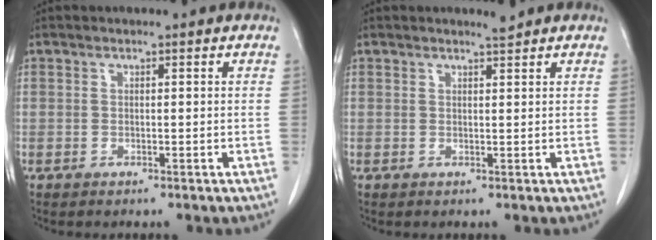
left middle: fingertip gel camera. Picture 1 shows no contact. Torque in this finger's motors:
{"motor_torque": [0.07, -0.06, -0.01, 0.01]}